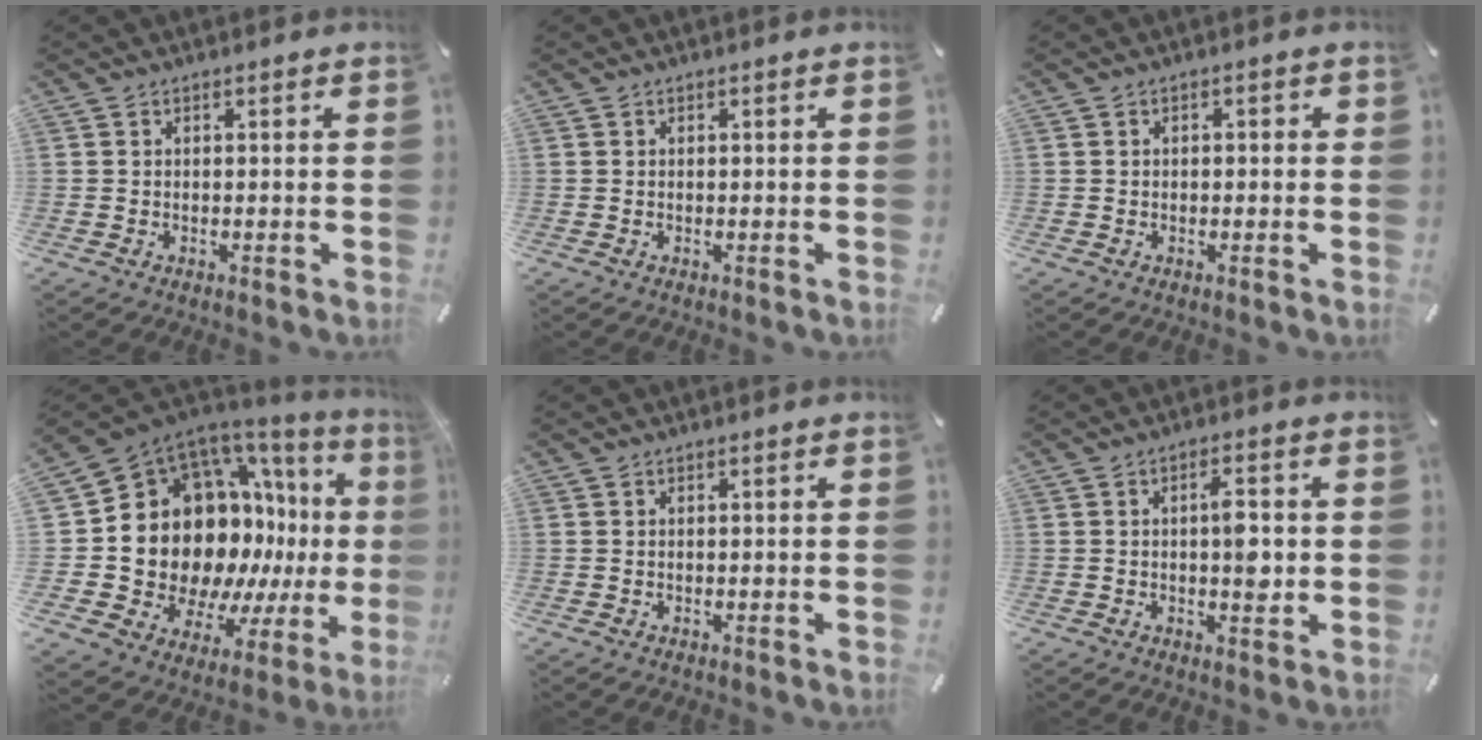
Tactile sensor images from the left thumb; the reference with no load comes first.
{"total": 0.0}
{"total": 0.9, "force": [-0.3, 0.7, 0.5], "torque": [-0.009, 0.004, -0.007]}
{"total": 21.2, "force": [2.2, 16.6, 12.9], "torque": [-0.211, -0.100, 0.103]}
{"total": 0.0}
{"total": 5.9, "force": [0.2, 2.5, 5.3], "torque": [-0.073, -0.003, -0.001]}